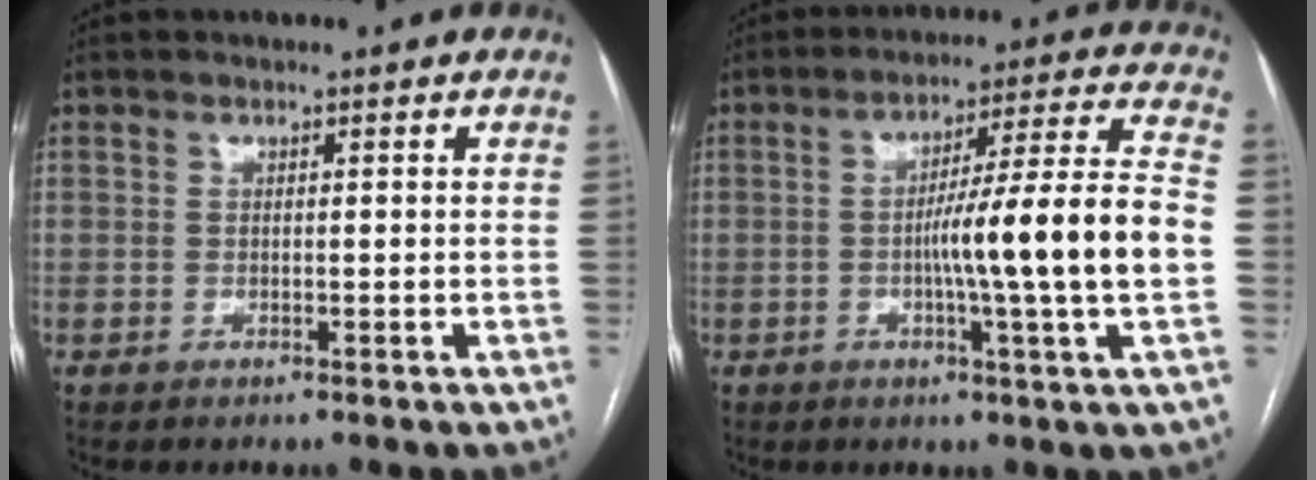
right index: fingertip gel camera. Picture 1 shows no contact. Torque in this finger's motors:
{"motor_torque": [0.81, 0.12, 0.57, 0.12]}